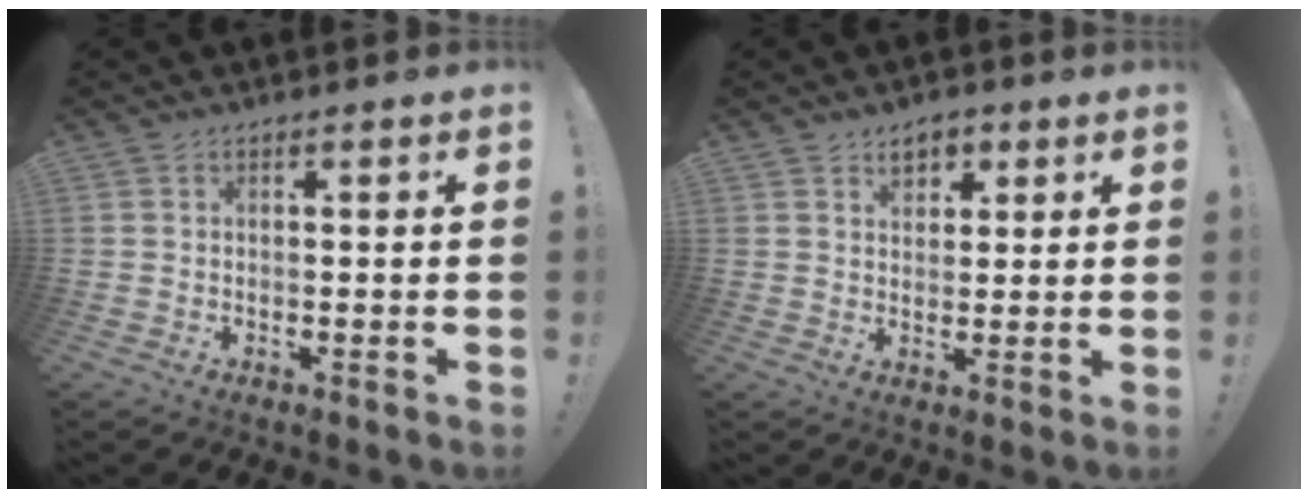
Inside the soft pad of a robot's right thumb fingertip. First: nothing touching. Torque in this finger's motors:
{"motor_torque": [0.00, 0.01, 0.18, 0.37, 0.05]}